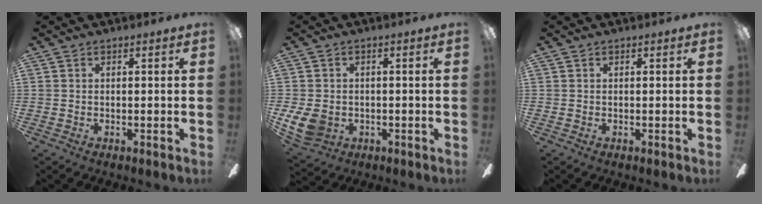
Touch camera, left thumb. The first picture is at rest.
{"total": 7.2, "force": [-1.5, 5.9, 3.8], "torque": [-0.090, 0.005, -0.025]}
{"total": 0.0}